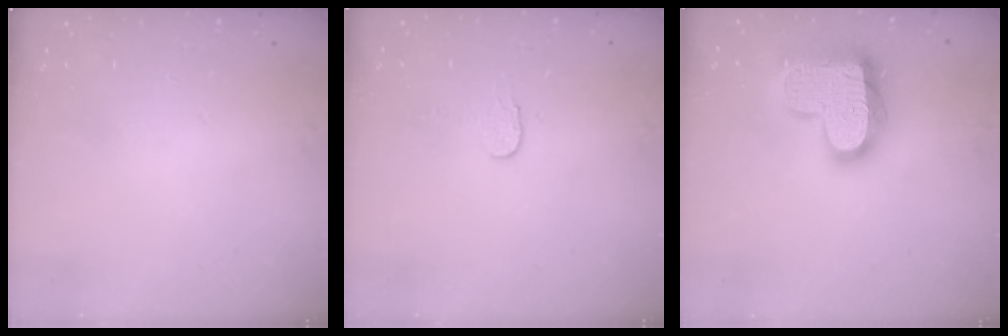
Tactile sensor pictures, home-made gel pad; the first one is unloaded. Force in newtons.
{"total": 3.2, "press": 3.2, "slide": 0.3}
{"total": 19.2, "press": 19.2, "slide": 1.3}